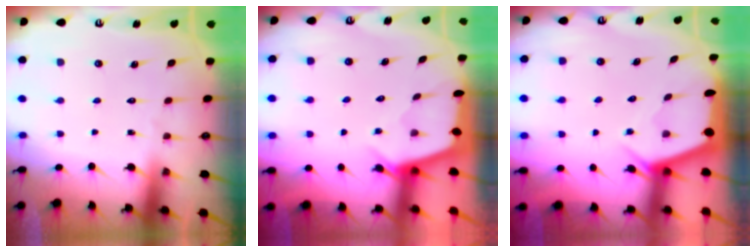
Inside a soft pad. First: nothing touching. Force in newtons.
{"total": 2.6, "press": 2.5, "slide": 0.3}
{"total": 2.3, "press": 2.3, "slide": 0.3}